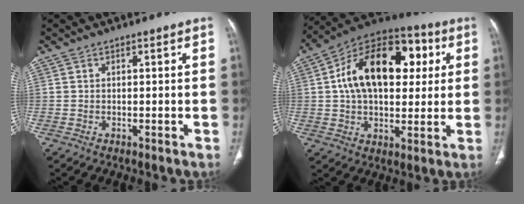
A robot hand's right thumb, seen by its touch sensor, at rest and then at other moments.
{"total": 22.4, "force": [4.6, 13.7, 17.1], "torque": [-0.248, 0.022, 0.065]}